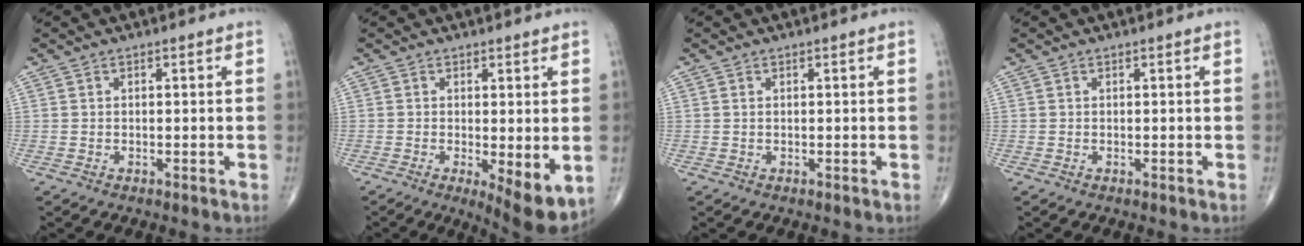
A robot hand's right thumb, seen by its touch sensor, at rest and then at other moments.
{"total": 7.5, "force": [-1.3, 2.2, 7.1], "torque": [-0.101, -0.023, -0.016]}
{"total": 0.0}
{"total": 0.0}